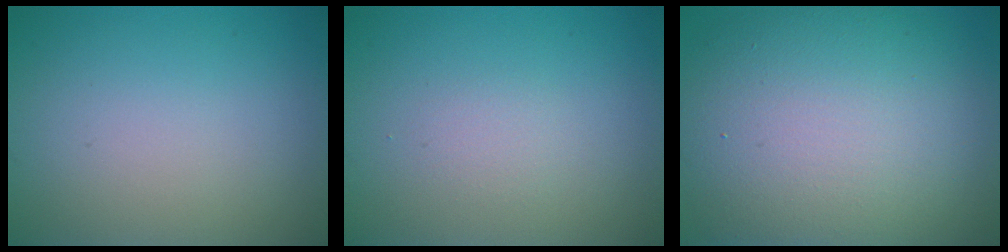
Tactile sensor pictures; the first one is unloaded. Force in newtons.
{"total": 2.6, "press": 2.6, "slide": 0.3}
{"total": 14.4, "press": 14.4, "slide": 0.9}